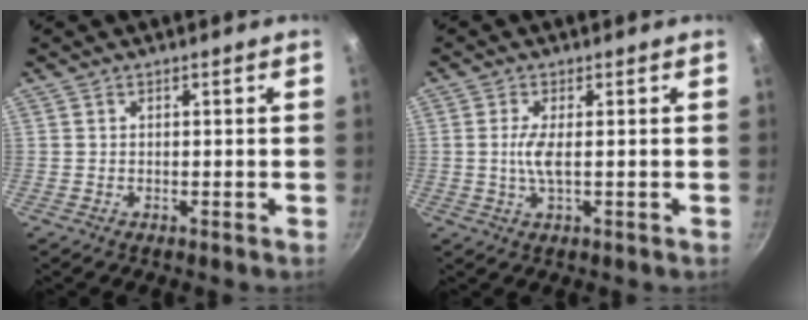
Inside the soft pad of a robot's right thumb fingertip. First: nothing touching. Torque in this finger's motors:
{"motor_torque": [1.11, 0.53, 0.60, -0.42, 0.23]}